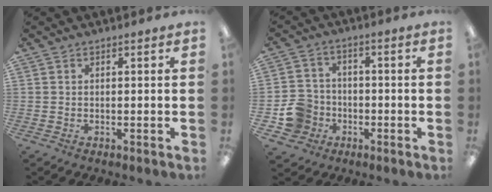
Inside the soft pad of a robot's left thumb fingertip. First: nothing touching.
{"total": 8.7, "force": [-2.8, 8.0, 1.9], "torque": [-0.052, 0.027, -0.043]}